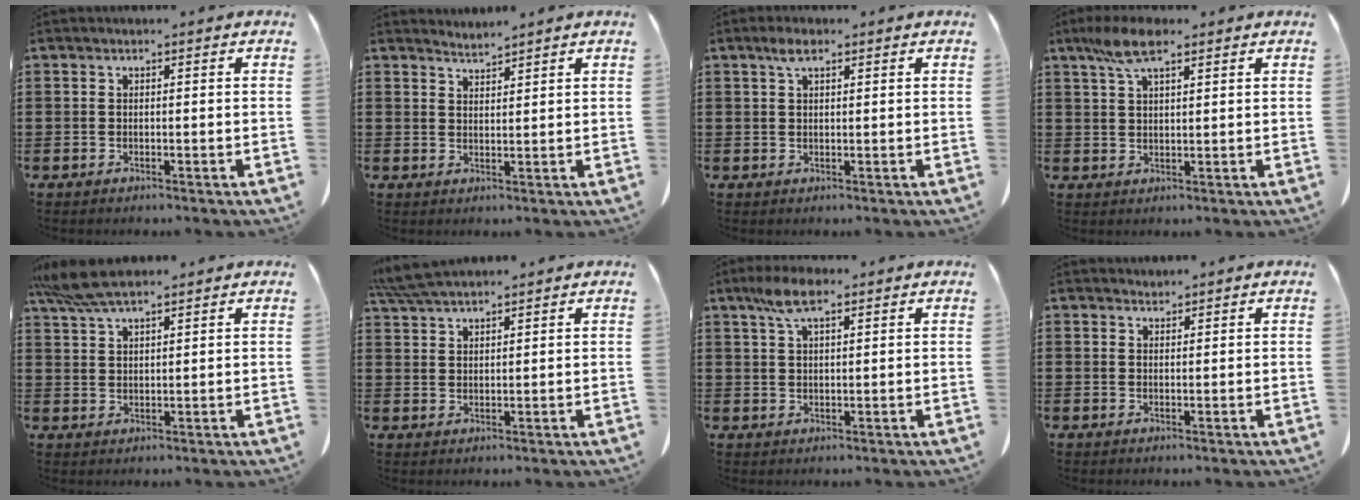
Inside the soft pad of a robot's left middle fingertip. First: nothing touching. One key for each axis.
{"total": 2.1, "fx": 2.0, "fy": -0.2, "fz": -0.3, "tx": 0.000, "ty": -0.004, "tz": 0.041}
{"total": 2.5, "fx": 1.5, "fy": 0.9, "fz": 1.8, "tx": -0.040, "ty": 0.005, "tz": 0.027}
{"total": 6.2, "fx": 3.5, "fy": 1.9, "fz": 4.7, "tx": -0.107, "ty": 0.004, "tz": 0.062}
{"total": 6.3, "fx": 5.1, "fy": 1.2, "fz": 3.5, "tx": -0.081, "ty": -0.004, "tz": 0.096}
{"total": 4.9, "fx": 4.4, "fy": 0.6, "fz": 2.2, "tx": -0.055, "ty": -0.009, "tz": 0.085}
{"total": 5.5, "fx": 3.2, "fy": 1.7, "fz": 4.1, "tx": -0.088, "ty": 0.005, "tz": 0.058}
{"total": 1.3, "fx": 1.2, "fy": 0.3, "fz": -0.1, "tx": -0.001, "ty": -0.001, "tz": 0.026}